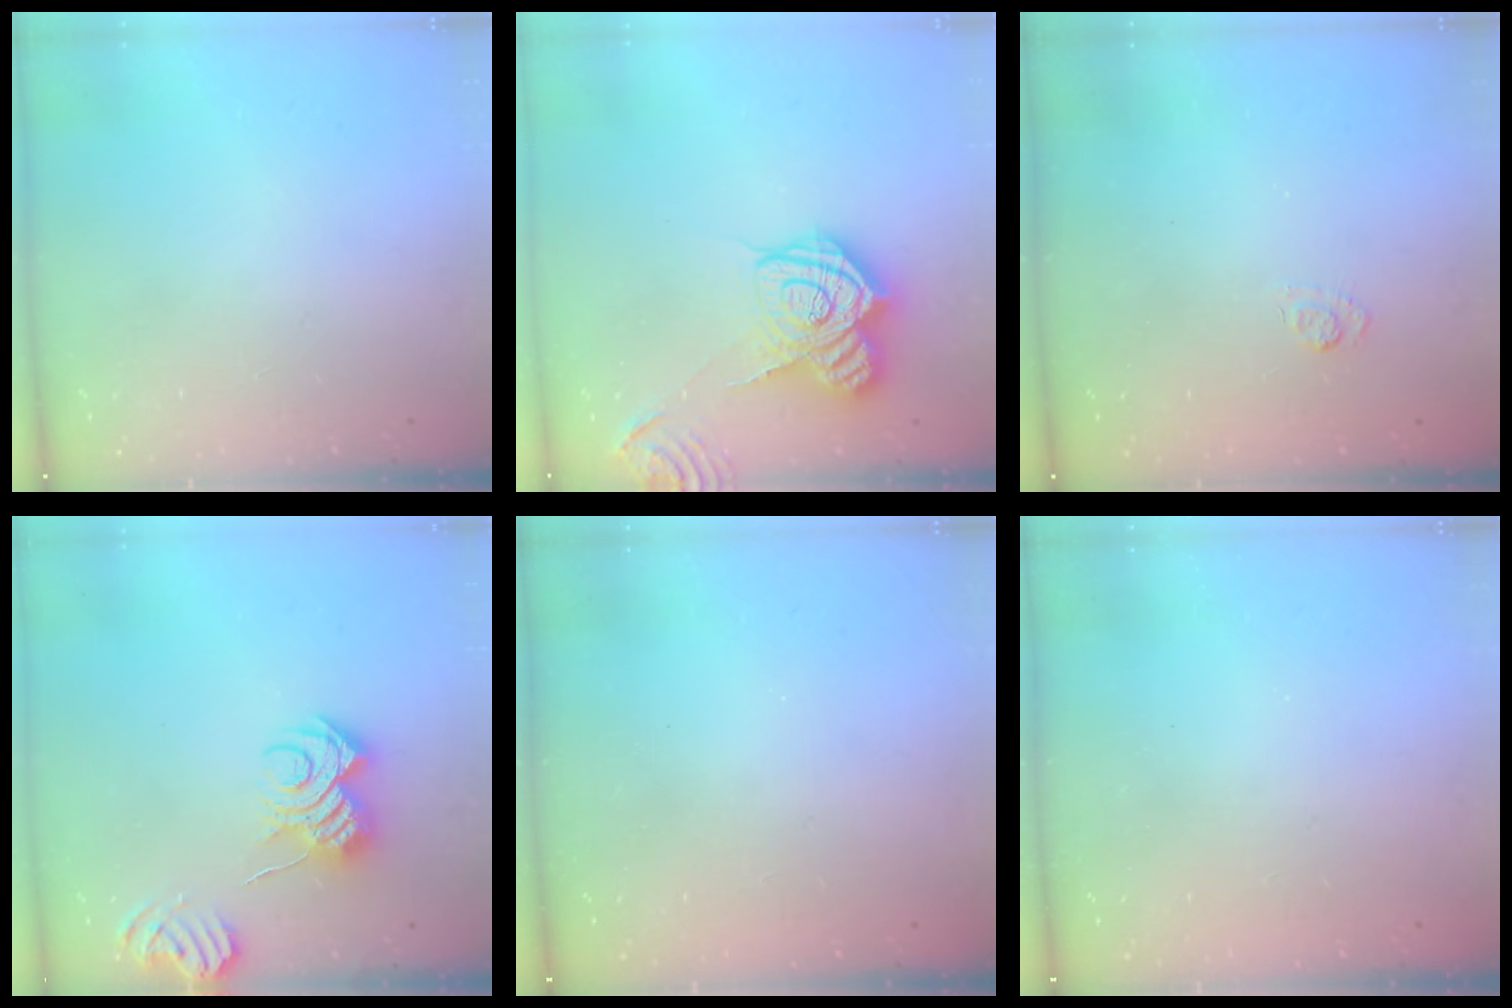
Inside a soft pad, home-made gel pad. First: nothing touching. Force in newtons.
{"total": 17.5, "press": 17.5, "slide": 1.3}
{"total": 2.7, "press": 2.3, "slide": 1.5}
{"total": 9.0, "press": 9.0, "slide": 1.0}
{"total": 2.4, "press": 2.2, "slide": 0.8}
{"total": 2.3, "press": 2.2, "slide": 0.7}